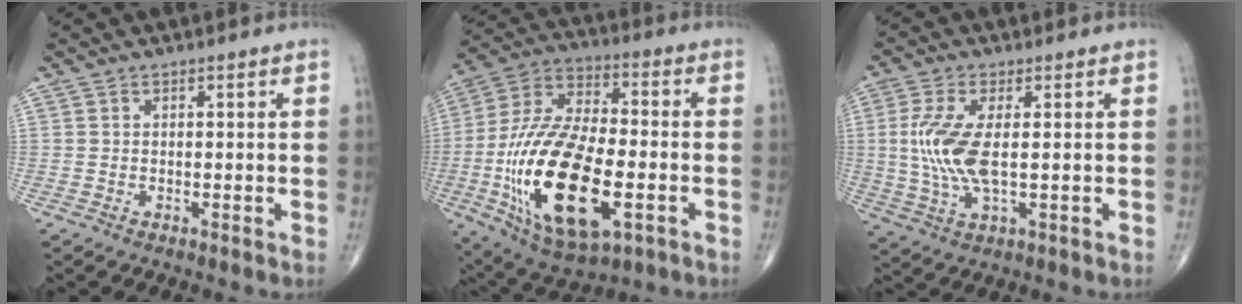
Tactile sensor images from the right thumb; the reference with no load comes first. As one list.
[{"total": 25.9, "force": [-6.5, 12.1, 21.9], "torque": [-0.438, 0.010, -0.101]}, {"total": 9.5, "force": [0.5, 3.4, 8.8], "torque": [-0.215, -0.008, 0.011]}]